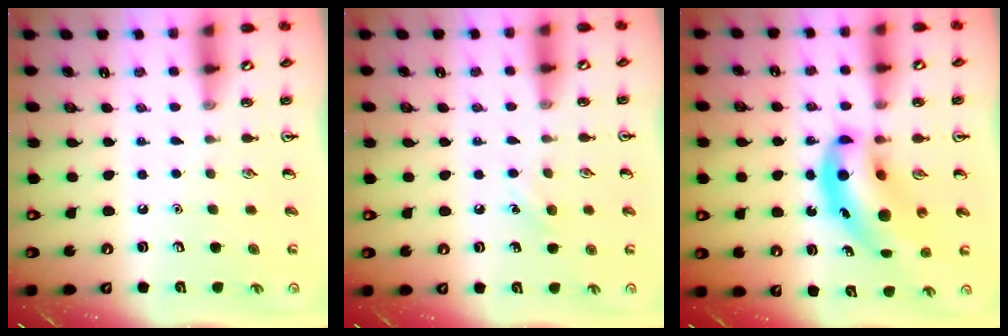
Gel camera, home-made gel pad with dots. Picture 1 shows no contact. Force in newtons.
{"total": 5.8, "press": 5.5, "slide": 1.9}
{"total": 12.5, "press": 12.0, "slide": 3.4}